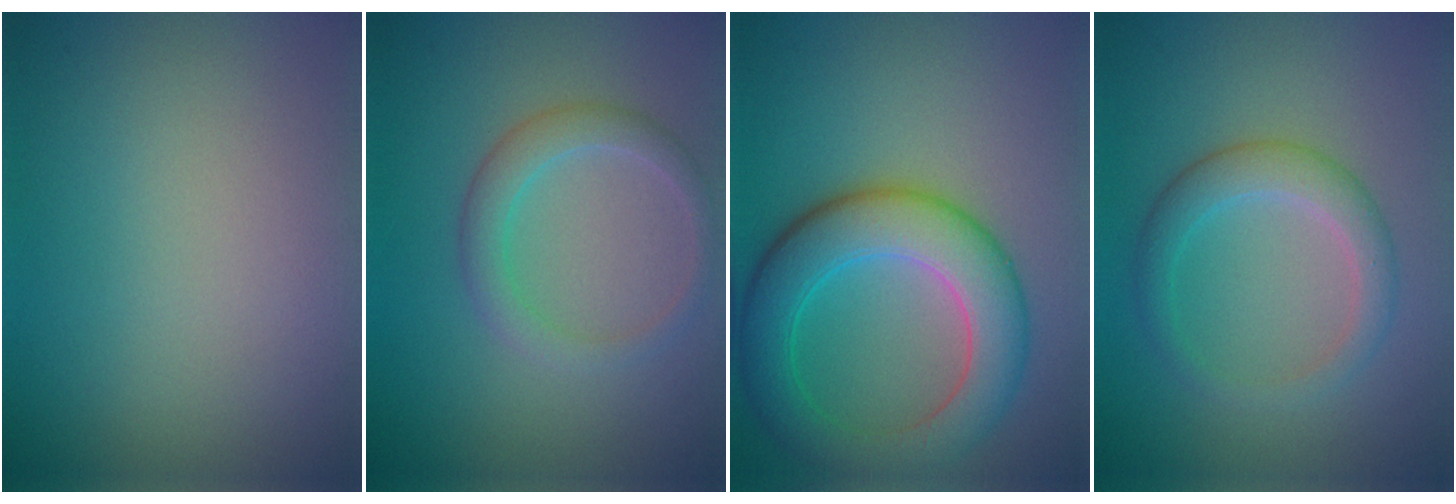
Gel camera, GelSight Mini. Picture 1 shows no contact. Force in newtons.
{"total": 2.6, "press": 2.5, "slide": 0.2}
{"total": 7.4, "press": 7.4, "slide": 0.4}
{"total": 2.2, "press": 2.2, "slide": 0.2}